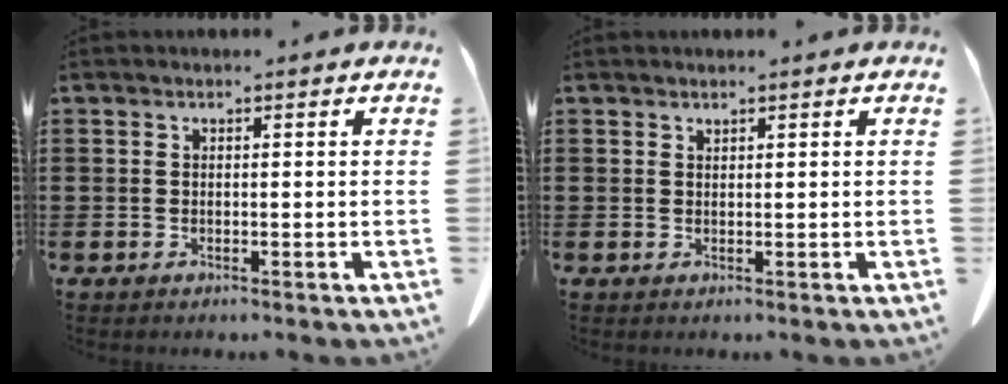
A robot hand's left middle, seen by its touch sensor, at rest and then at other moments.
{"total": 0.5, "force": [0.5, 0.0, 0.0], "torque": [-0.002, -0.002, 0.011]}